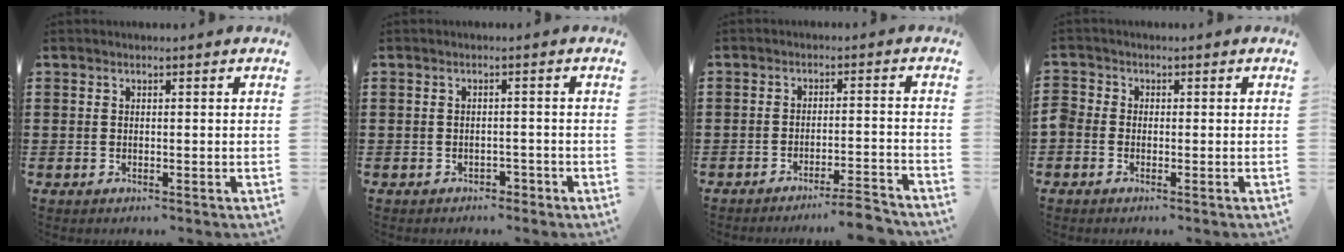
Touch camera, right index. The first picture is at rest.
{"total": 1.5, "force": [-1.3, 0.6, 0.1], "torque": [-0.010, 0.000, -0.030]}
{"total": 4.3, "force": [-4.0, -0.4, 1.5], "torque": [-0.025, -0.012, -0.080]}
{"total": 1.4, "force": [-1.0, 1.0, 0.4], "torque": [-0.010, 0.003, -0.021]}